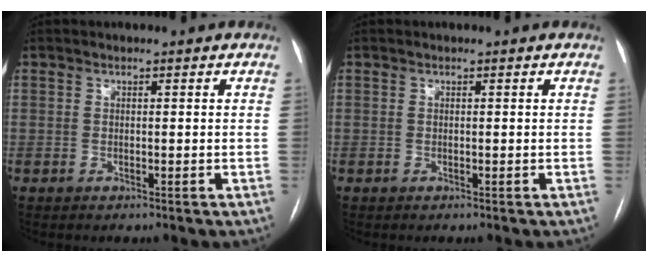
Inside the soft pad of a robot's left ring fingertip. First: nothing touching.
{"total": 0.0}